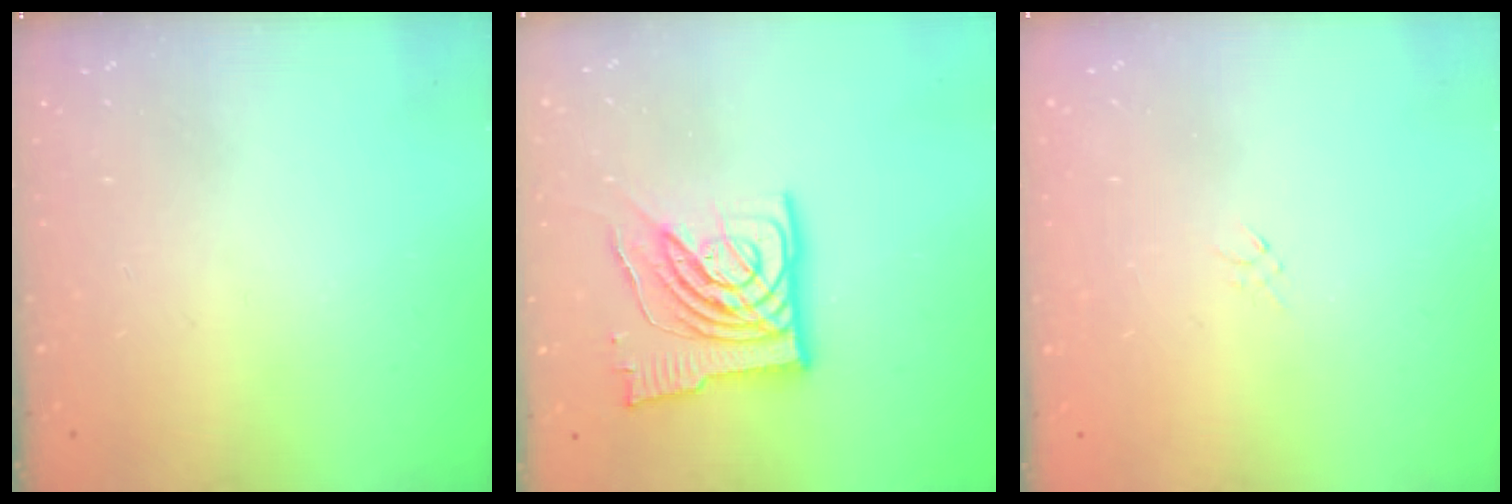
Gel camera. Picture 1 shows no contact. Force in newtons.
{"total": 14.1, "press": 13.9, "slide": 2.0}
{"total": 0.9, "press": 0.8, "slide": 0.4}